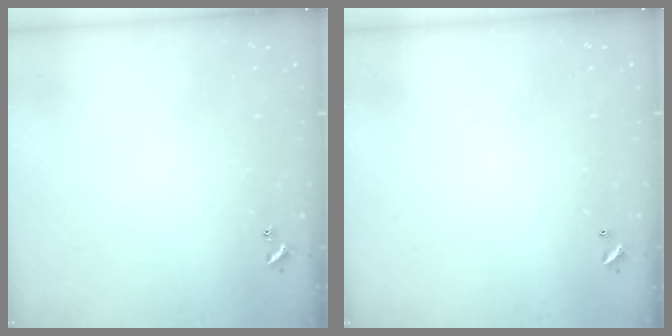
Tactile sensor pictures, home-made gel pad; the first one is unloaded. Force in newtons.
{"total": 2.9, "press": 2.9, "slide": 0.1}